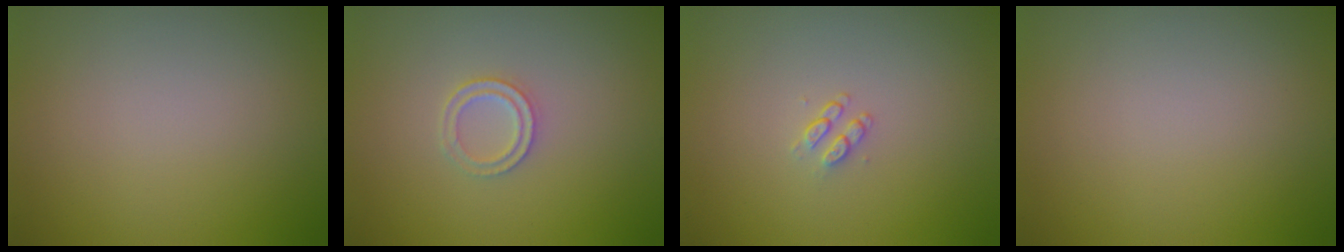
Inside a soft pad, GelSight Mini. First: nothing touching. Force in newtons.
{"total": 1.7, "press": 1.6, "slide": 0.4}
{"total": 1.1, "press": 0.7, "slide": 0.8}
{"total": 0.0}